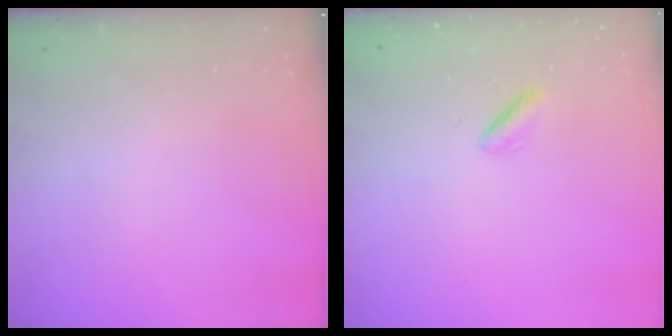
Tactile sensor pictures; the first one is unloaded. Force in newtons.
{"total": 0.8, "press": 0.6, "slide": 0.6}